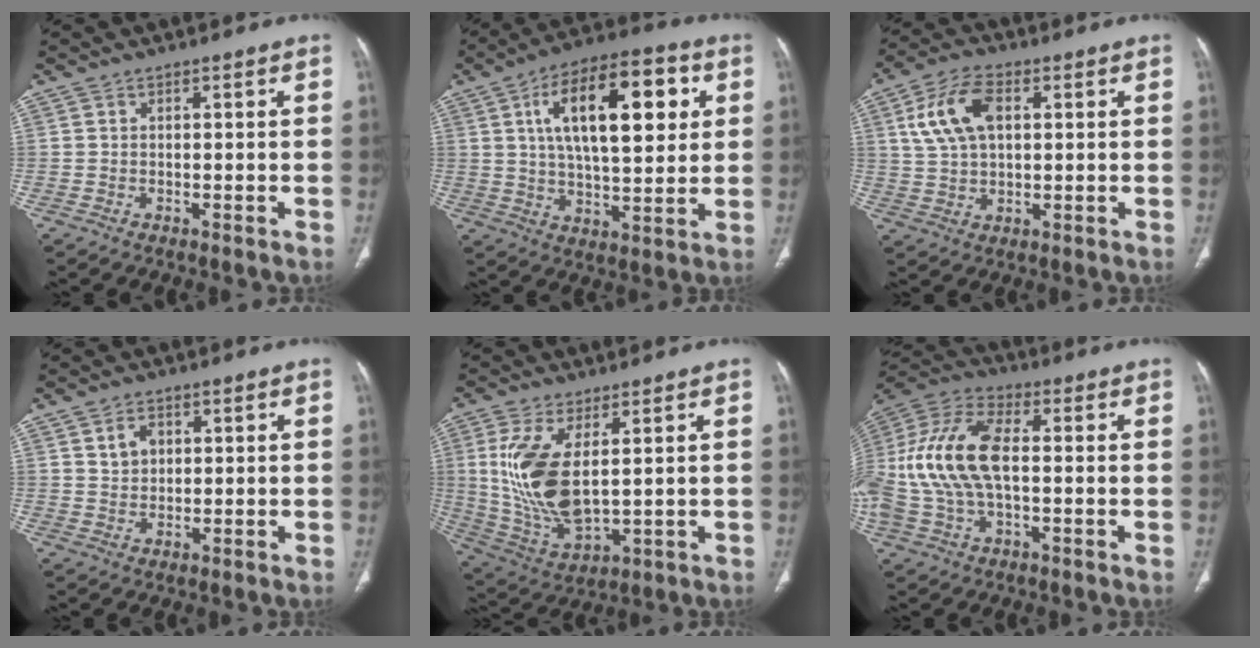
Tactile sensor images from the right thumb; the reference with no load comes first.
{"total": 20.5, "force": [6.0, 8.8, 17.5], "torque": [-0.256, 0.001, 0.092]}
{"total": 10.7, "force": [2.7, 5.7, 8.6], "torque": [-0.178, 0.013, 0.052]}
{"total": 3.6, "force": [1.3, 2.7, 2.0], "torque": [-0.022, -0.006, 0.025]}
{"total": 14.7, "force": [2.6, 6.7, 12.8], "torque": [-0.270, -0.022, 0.070]}
{"total": 18.6, "force": [-0.1, 9.9, 15.8], "torque": [-0.358, 0.029, -0.001]}